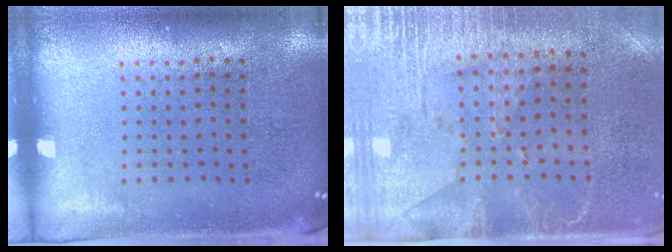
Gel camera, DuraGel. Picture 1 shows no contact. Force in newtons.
{"total": 2.8, "press": 2.4, "slide": 1.5}